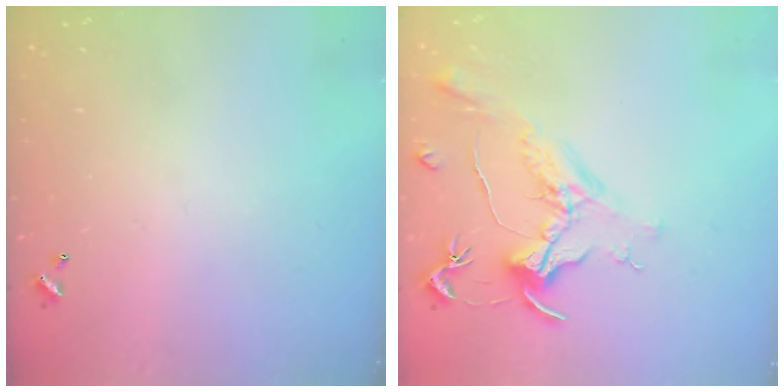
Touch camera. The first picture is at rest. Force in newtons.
{"total": 1.6, "press": 1.4, "slide": 0.7}